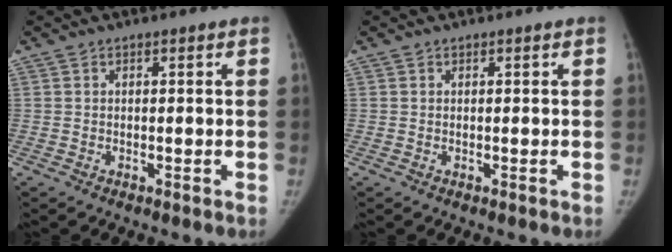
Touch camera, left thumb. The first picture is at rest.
{"total": 0.0}